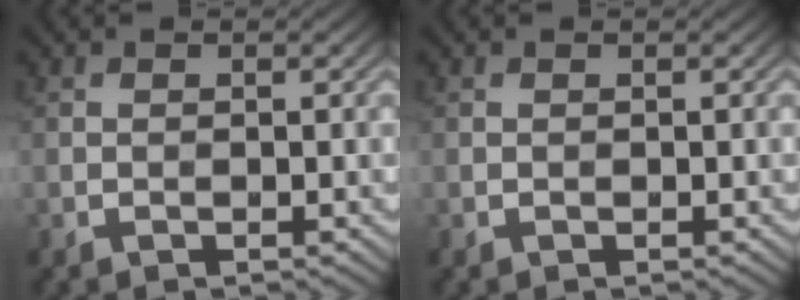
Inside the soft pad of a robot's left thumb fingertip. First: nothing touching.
{"total": 0.0}